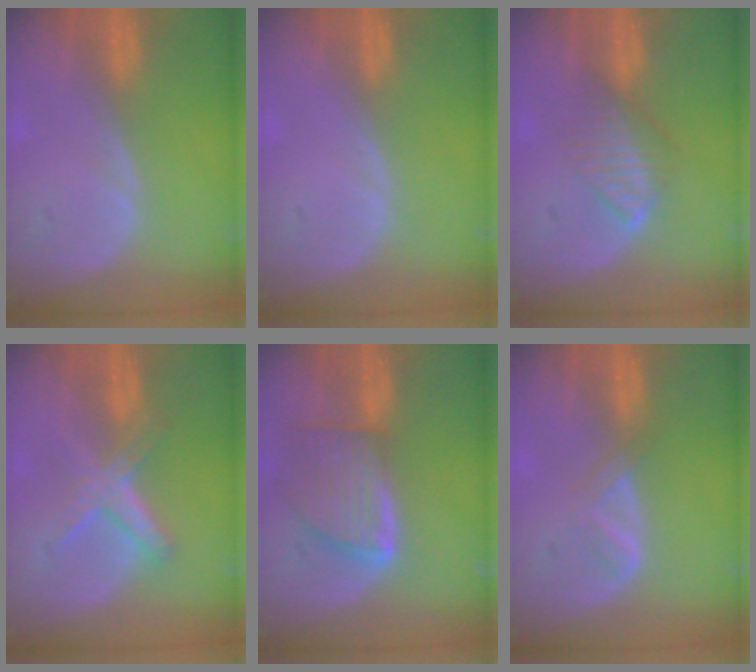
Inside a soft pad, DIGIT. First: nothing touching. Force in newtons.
{"total": 0.0}
{"total": 4.5, "press": 4.4, "slide": 0.7}
{"total": 5.6, "press": 5.4, "slide": 1.5}
{"total": 8.0, "press": 7.2, "slide": 3.5}
{"total": 2.1, "press": 2.1, "slide": 0.2}